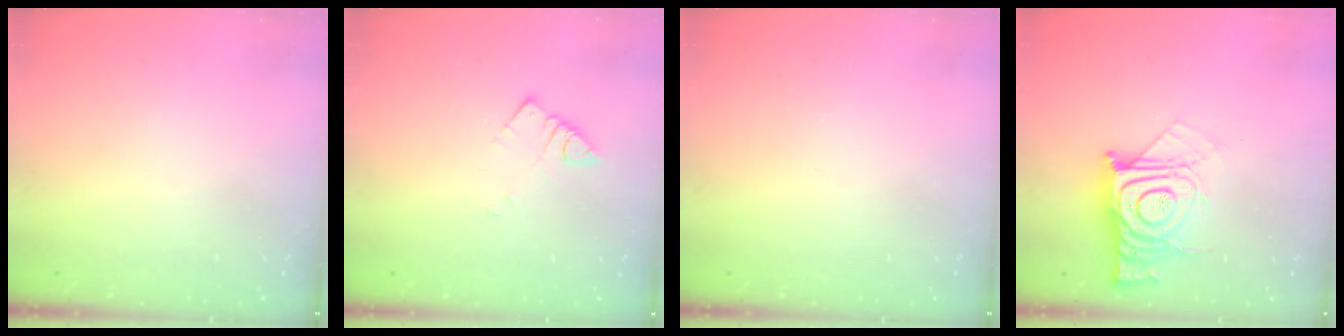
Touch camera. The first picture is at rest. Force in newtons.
{"total": 2.6, "press": 2.6, "slide": 0.1}
{"total": 0.0}
{"total": 14.2, "press": 14.2, "slide": 1.2}